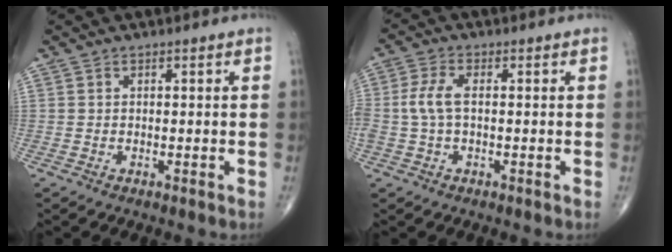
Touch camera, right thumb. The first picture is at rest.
{"total": 4.8, "force": [-0.1, 2.3, 4.3], "torque": [-0.116, 0.009, -0.005]}